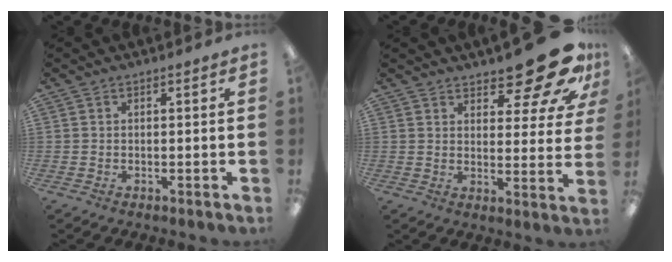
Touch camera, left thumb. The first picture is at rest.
{"total": 16.1, "force": [11.8, 5.6, 9.4], "torque": [-0.117, -0.080, 0.195]}